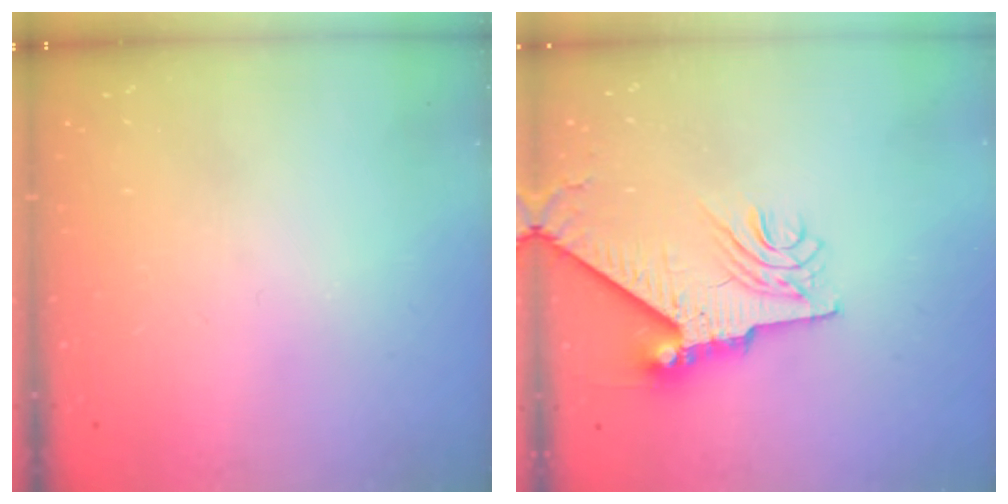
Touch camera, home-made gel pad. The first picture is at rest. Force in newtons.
{"total": 11.4, "press": 11.3, "slide": 1.5}